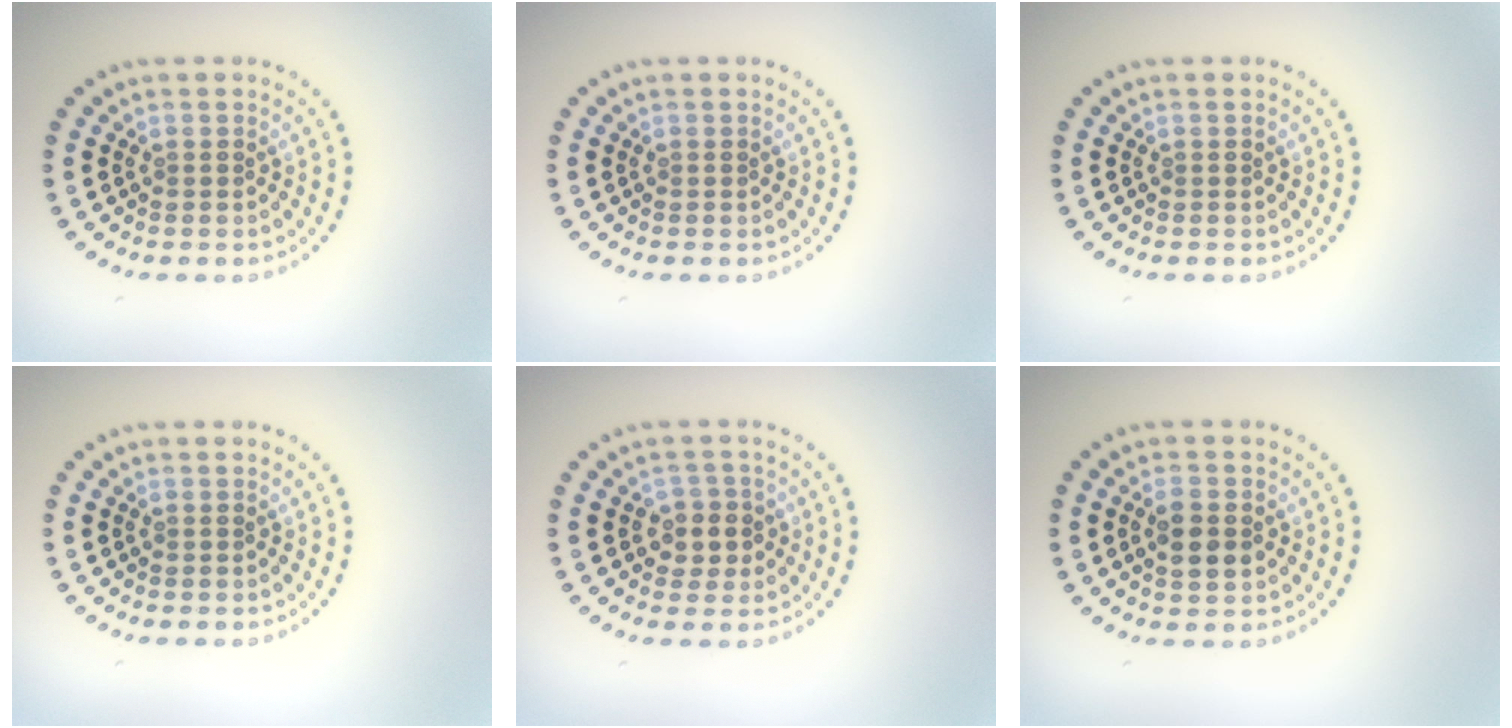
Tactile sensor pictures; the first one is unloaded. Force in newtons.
{"total": 0.0}
{"total": 0.0}
{"total": 0.0}
{"total": 2.1, "press": 2.0, "slide": 0.8}
{"total": 2.6, "press": 2.6, "slide": 0.2}